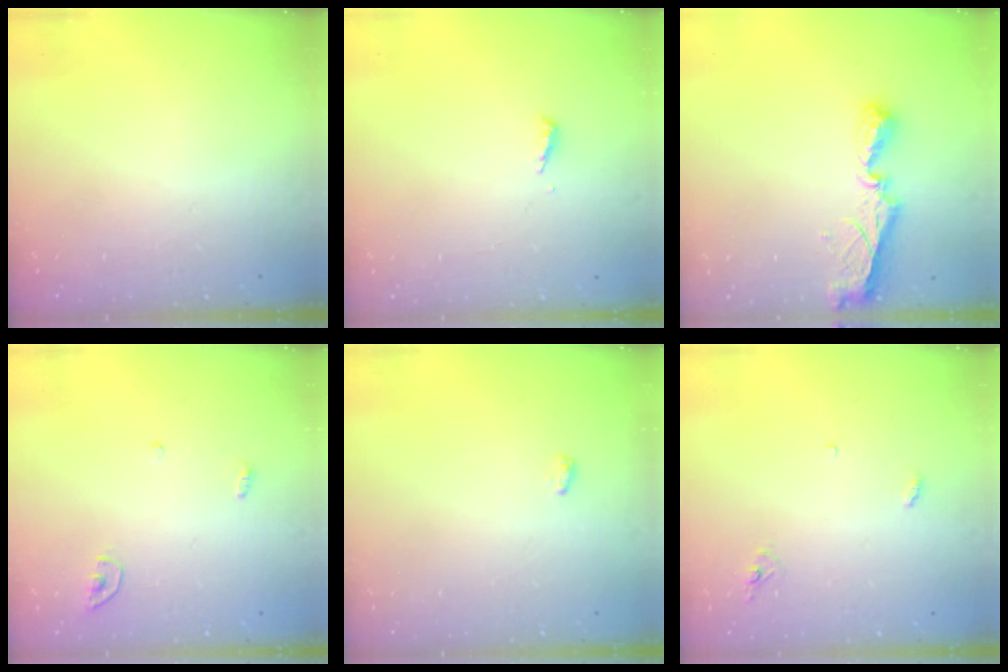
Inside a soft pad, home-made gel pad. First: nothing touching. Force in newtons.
{"total": 3.6, "press": 3.6, "slide": 0.4}
{"total": 8.5, "press": 8.5, "slide": 0.8}
{"total": 3.4, "press": 3.4, "slide": 0.3}
{"total": 6.4, "press": 3.3, "slide": 5.5}
{"total": 2.9, "press": 2.9, "slide": 0.2}